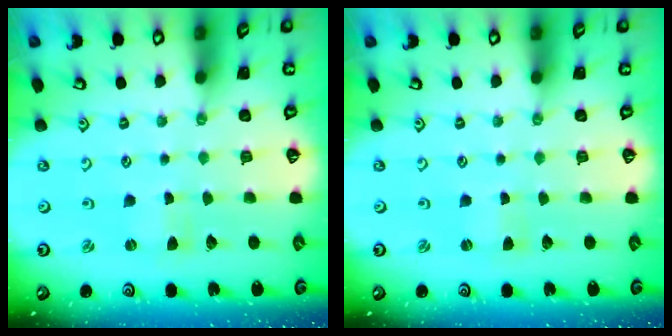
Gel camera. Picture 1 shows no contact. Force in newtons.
{"total": 0.0}